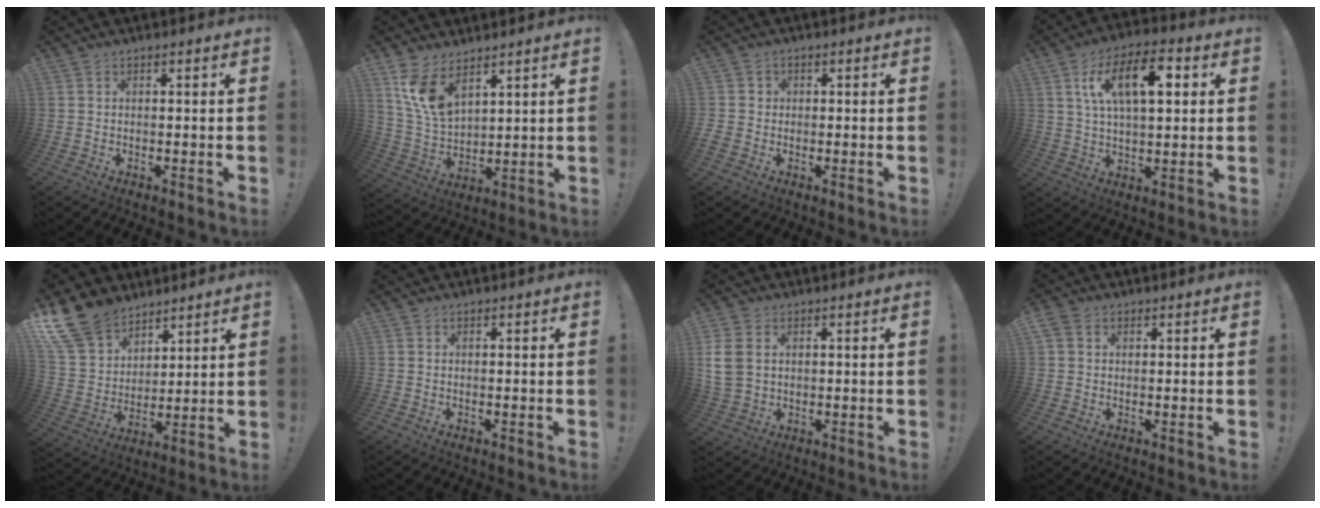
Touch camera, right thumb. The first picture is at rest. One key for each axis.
{"total": 10.7, "fx": 6.9, "fy": 5.4, "fz": 6.1, "tx": -0.124, "ty": -0.035, "tz": 0.135}
{"total": 2.8, "fx": -0.4, "fy": 2.5, "fz": 1.1, "tx": -0.021, "ty": 0.001, "tz": -0.010}
{"total": 14.9, "fx": 4.5, "fy": 7.0, "fz": 12.3, "tx": -0.217, "ty": 0.010, "tz": 0.074}
{"total": 15.8, "fx": 11.4, "fy": 9.6, "fz": 5.3, "tx": -0.113, "ty": -0.073, "tz": 0.223}
{"total": 0.0}
{"total": 6.8, "fx": 2.7, "fy": 4.8, "fz": 3.9, "tx": -0.076, "ty": -0.007, "tz": 0.054}
{"total": 2.7, "fx": 1.2, "fy": 2.0, "fz": 1.4, "tx": -0.029, "ty": 0.003, "tz": 0.024}